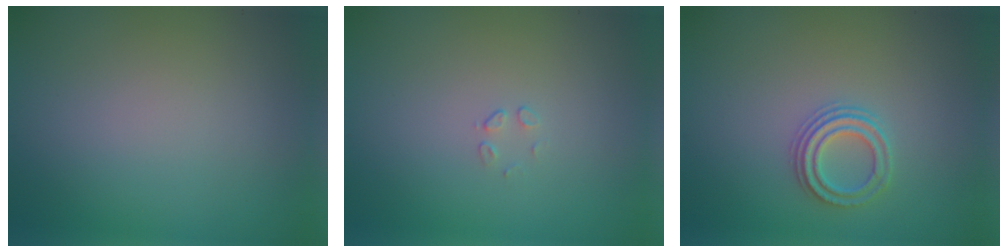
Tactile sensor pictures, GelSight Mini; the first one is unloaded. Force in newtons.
{"total": 0.5, "press": 0.2, "slide": 0.5}
{"total": 2.4, "press": 2.2, "slide": 0.8}